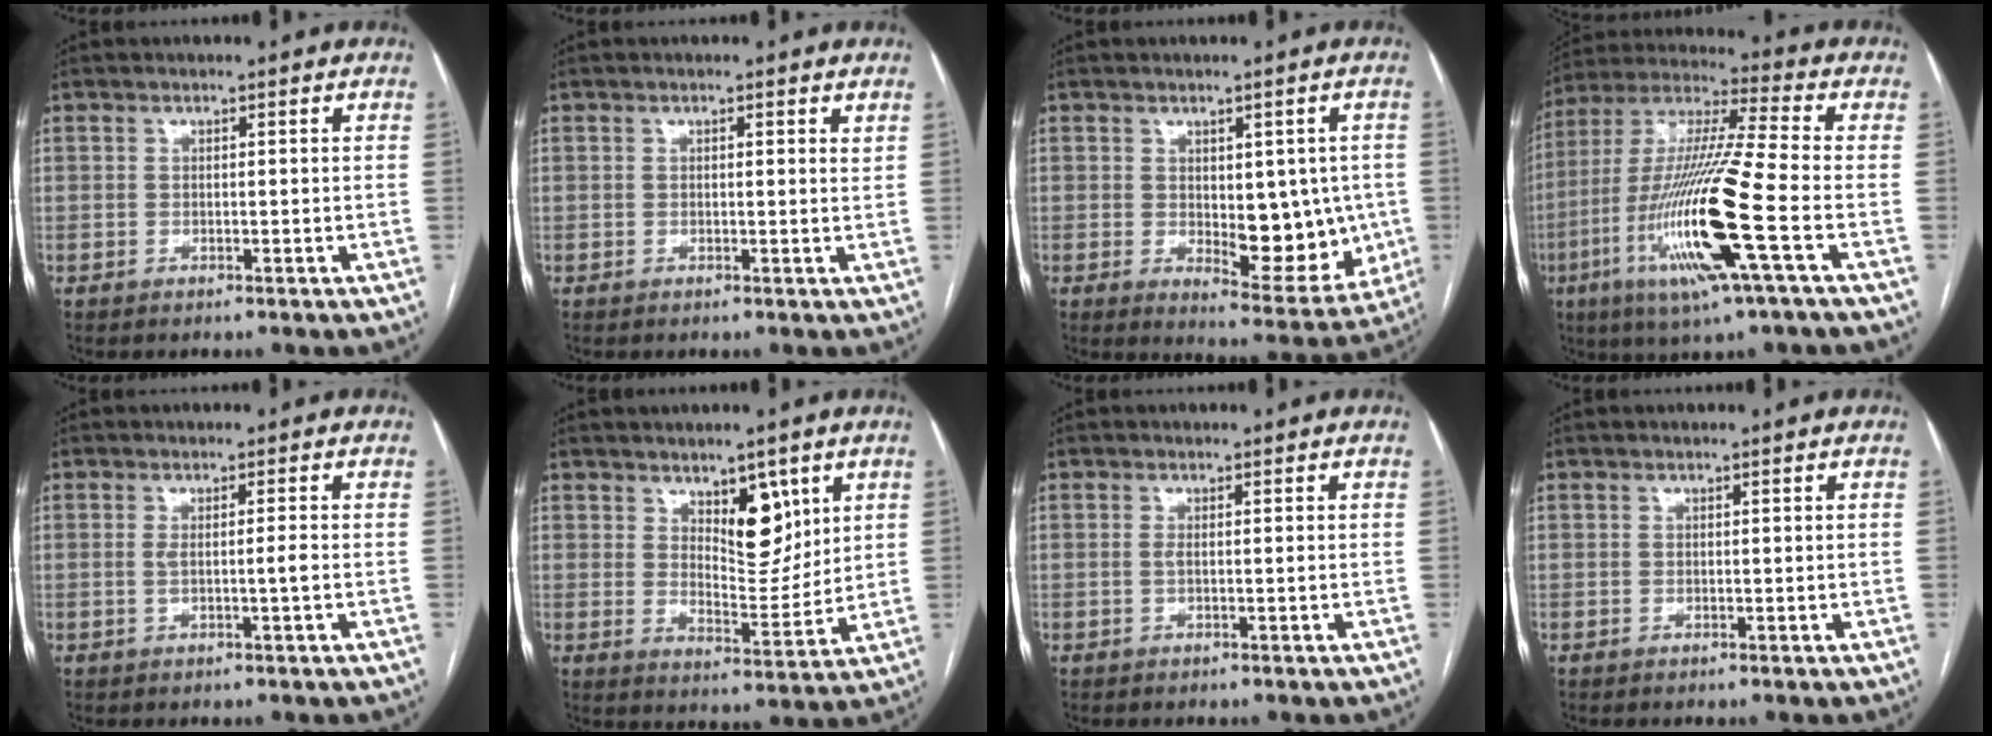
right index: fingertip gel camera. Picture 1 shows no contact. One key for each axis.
{"total": 1.3, "fx": 0.9, "fy": 0.2, "fz": 0.9, "tx": -0.015, "ty": 0.002, "tz": 0.008}
{"total": 10.8, "fx": -0.7, "fy": 5.0, "fz": 9.6, "tx": -0.109, "ty": -0.005, "tz": 0.008}
{"total": 19.9, "fx": -6.4, "fy": 0.3, "fz": 18.8, "tx": -0.403, "ty": -0.025, "tz": -0.127}
{"total": 2.1, "fx": -0.3, "fy": -0.3, "fz": 2.0, "tx": -0.038, "ty": -0.003, "tz": -0.004}
{"total": 7.7, "fx": 4.0, "fy": 3.3, "fz": 5.6, "tx": -0.084, "ty": -0.008, "tz": 0.071}
{"total": 0.9, "fx": -0.1, "fy": -0.1, "fz": 0.9, "tx": -0.020, "ty": -0.002, "tz": -0.001}
{"total": 0.0}